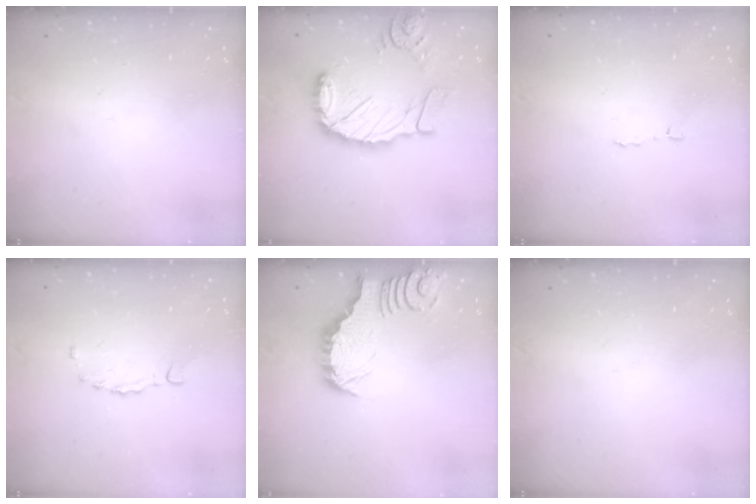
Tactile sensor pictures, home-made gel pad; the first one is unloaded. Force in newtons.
{"total": 18.1, "press": 17.9, "slide": 2.5}
{"total": 1.2, "press": 1.2, "slide": 0.0}
{"total": 1.3, "press": 1.3, "slide": 0.3}
{"total": 3.1, "press": 3.1, "slide": 0.4}
{"total": 0.0}